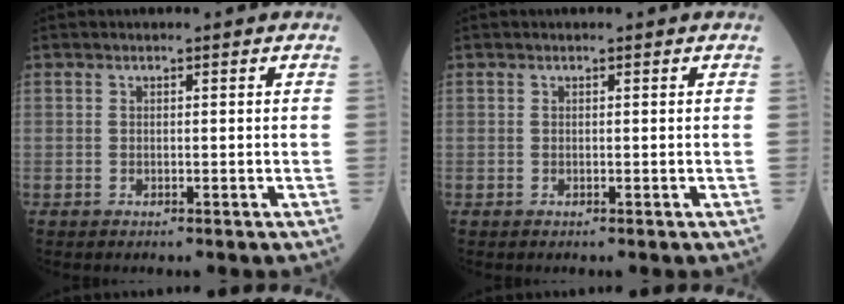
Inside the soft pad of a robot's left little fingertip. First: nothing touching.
{"total": 0.0}